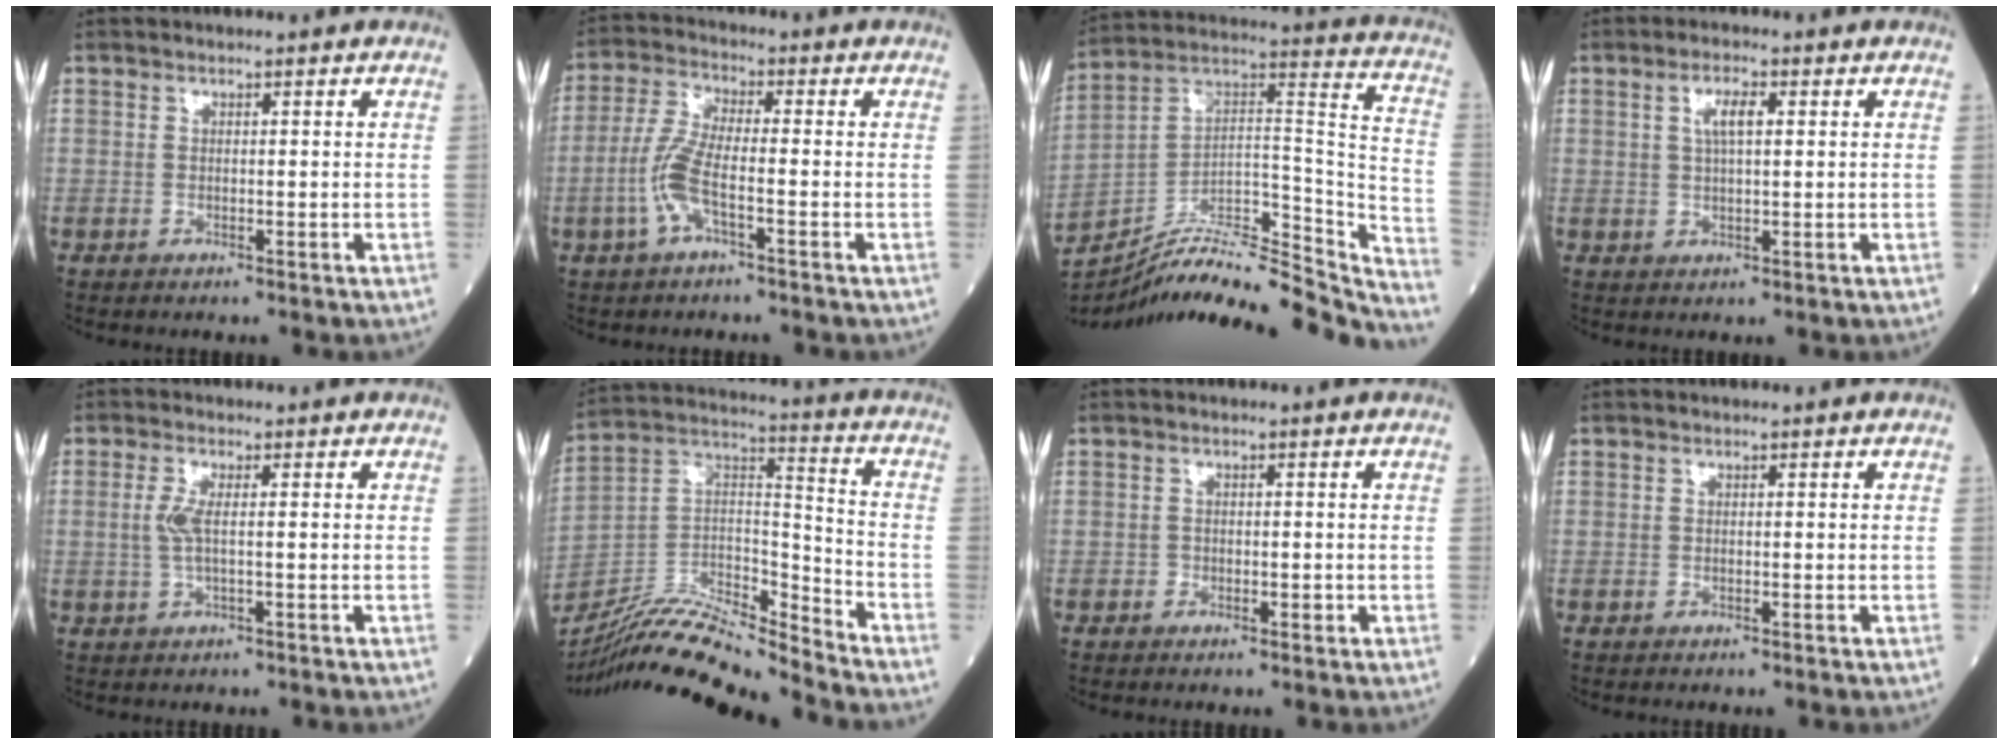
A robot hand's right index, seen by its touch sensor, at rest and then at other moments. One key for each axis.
{"total": 6.9, "fx": -2.3, "fy": 1.3, "fz": 6.3, "tx": -0.148, "ty": 0.004, "tz": -0.051}
{"total": 31.1, "fx": -28.1, "fy": 4.6, "fz": 12.5, "tx": -0.158, "ty": 0.011, "tz": -0.418}
{"total": 3.6, "fx": 1.1, "fy": 0.9, "fz": 3.3, "tx": -0.064, "ty": 0.006, "tz": 0.021}
{"total": 3.0, "fx": 0.1, "fy": 0.5, "fz": 2.9, "tx": -0.068, "ty": -0.003, "tz": 0.001}
{"total": 17.9, "fx": -16.9, "fy": 0.1, "fz": 5.7, "tx": -0.102, "ty": 0.034, "tz": -0.309}
{"total": 0.9, "fx": -0.3, "fy": 0.7, "fz": 0.4, "tx": -0.001, "ty": 0.002, "tz": -0.006}
{"total": 0.0}